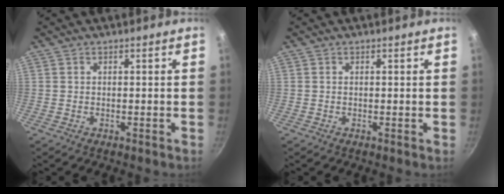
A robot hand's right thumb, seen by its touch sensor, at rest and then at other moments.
{"total": 0.0}